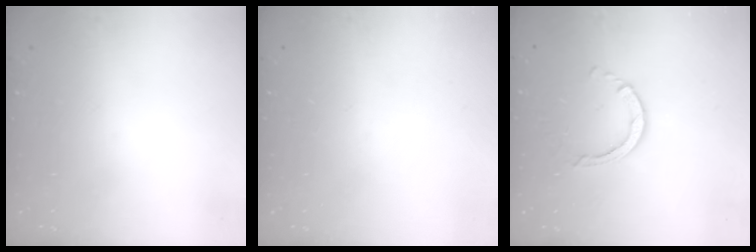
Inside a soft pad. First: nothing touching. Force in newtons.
{"total": 0.0}
{"total": 3.0, "press": 3.0, "slide": 0.4}